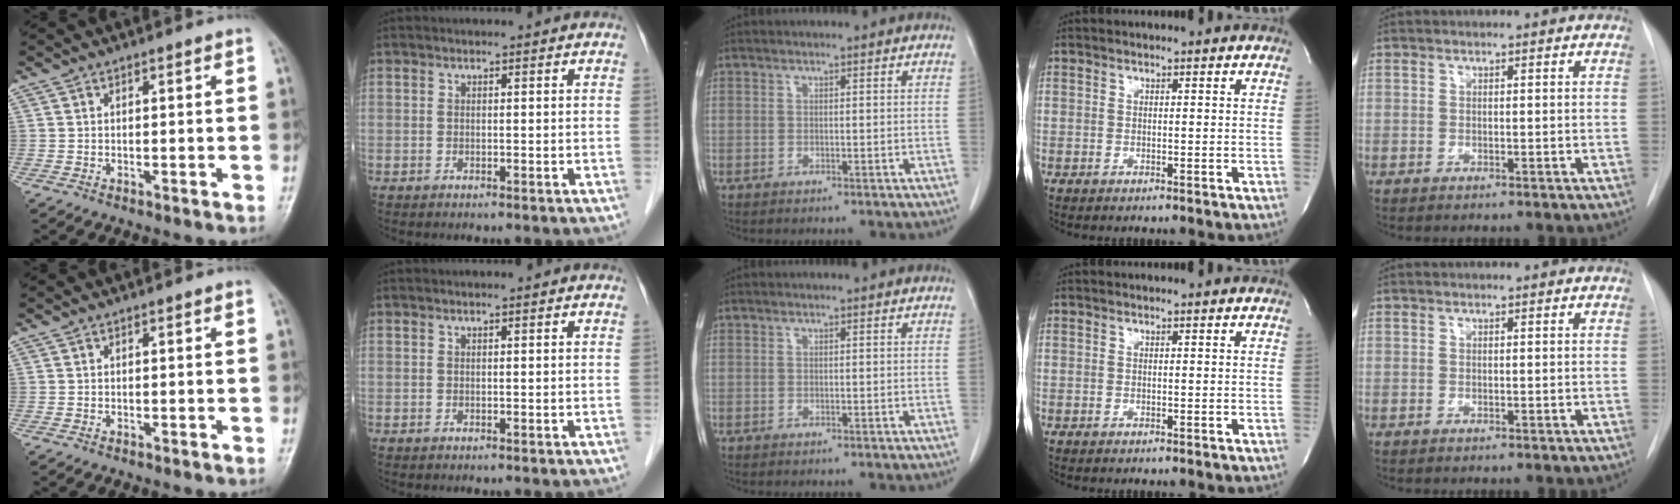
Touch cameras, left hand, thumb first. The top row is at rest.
{}